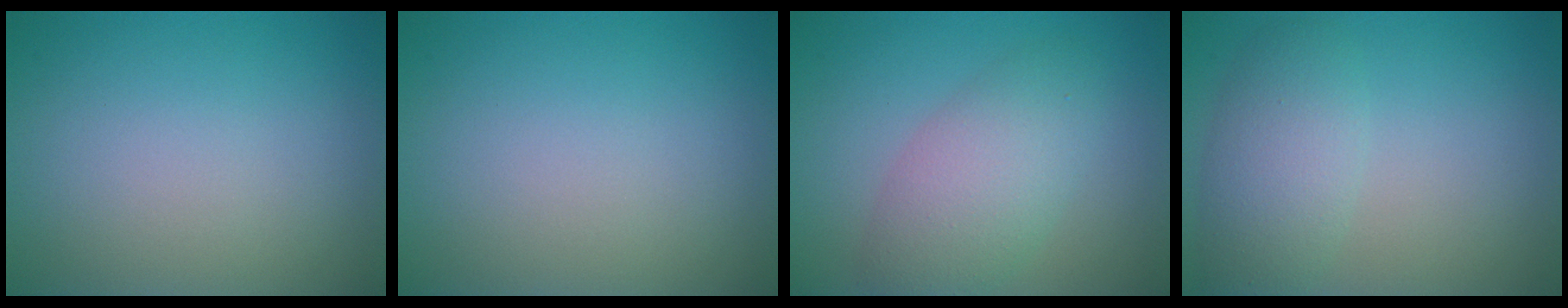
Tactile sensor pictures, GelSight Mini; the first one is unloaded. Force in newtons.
{"total": 0.0}
{"total": 4.7, "press": 4.7, "slide": 0.3}
{"total": 3.9, "press": 3.9, "slide": 0.3}